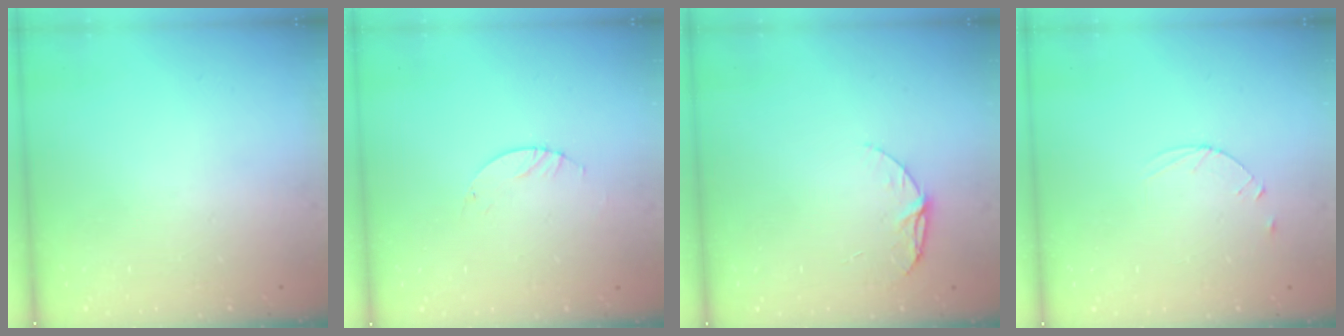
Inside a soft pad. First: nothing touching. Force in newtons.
{"total": 0.9, "press": 0.8, "slide": 0.2}
{"total": 7.6, "press": 7.6, "slide": 0.6}
{"total": 3.6, "press": 3.5, "slide": 0.4}